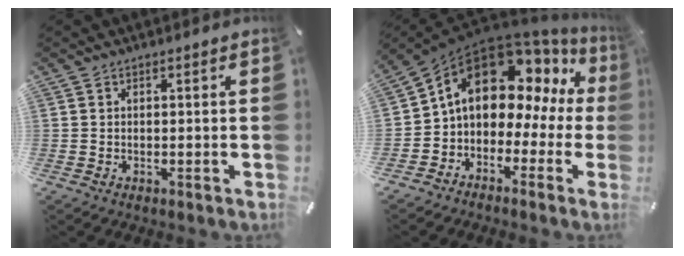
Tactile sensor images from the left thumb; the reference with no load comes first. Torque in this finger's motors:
{"motor_torque": [1.39, 2.65, 1.64, -1.13, 0.46]}